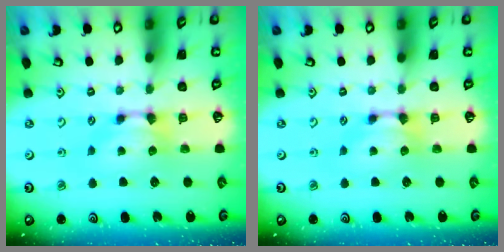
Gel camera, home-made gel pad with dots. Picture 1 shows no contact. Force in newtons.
{"total": 0.0}